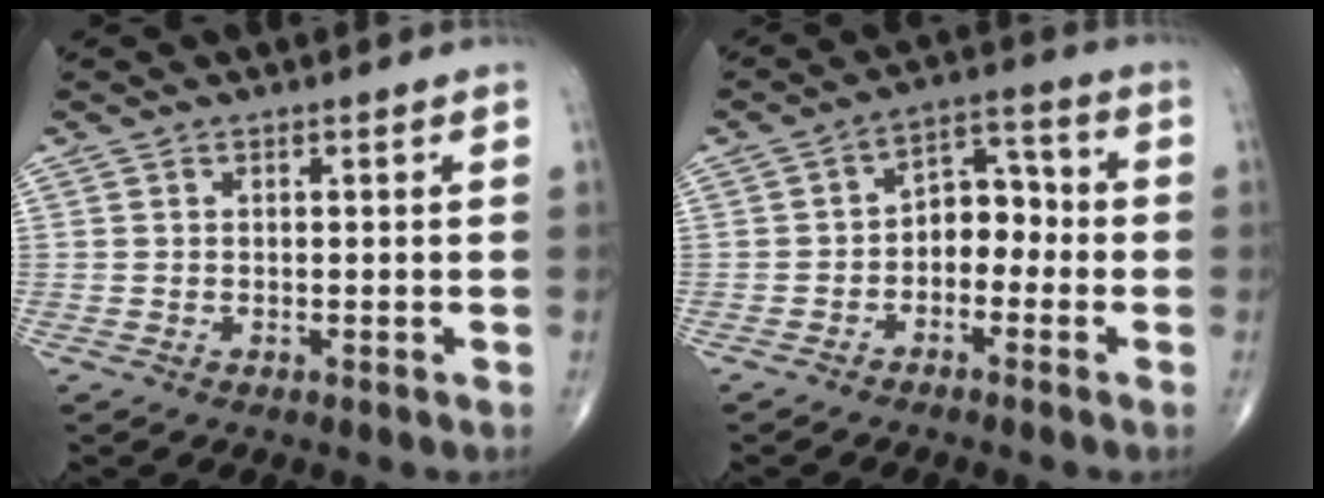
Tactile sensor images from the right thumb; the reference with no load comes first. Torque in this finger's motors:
{"motor_torque": [0.04, 0.10, 0.32, 0.18, 0.04]}